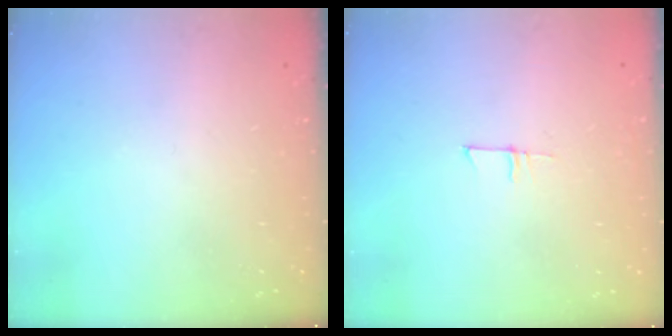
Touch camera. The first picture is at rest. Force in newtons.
{"total": 4.8, "press": 4.8, "slide": 0.3}